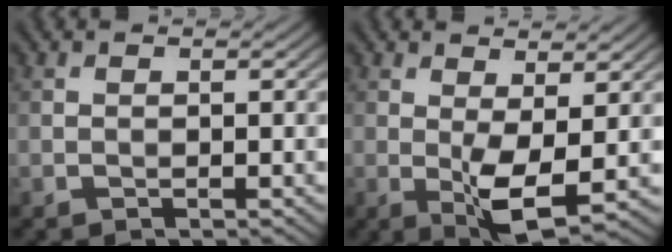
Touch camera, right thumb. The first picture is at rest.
{"total": 5.3, "force": [0.1, 1.7, 5.0], "torque": [-0.098, -0.008, 0.006]}